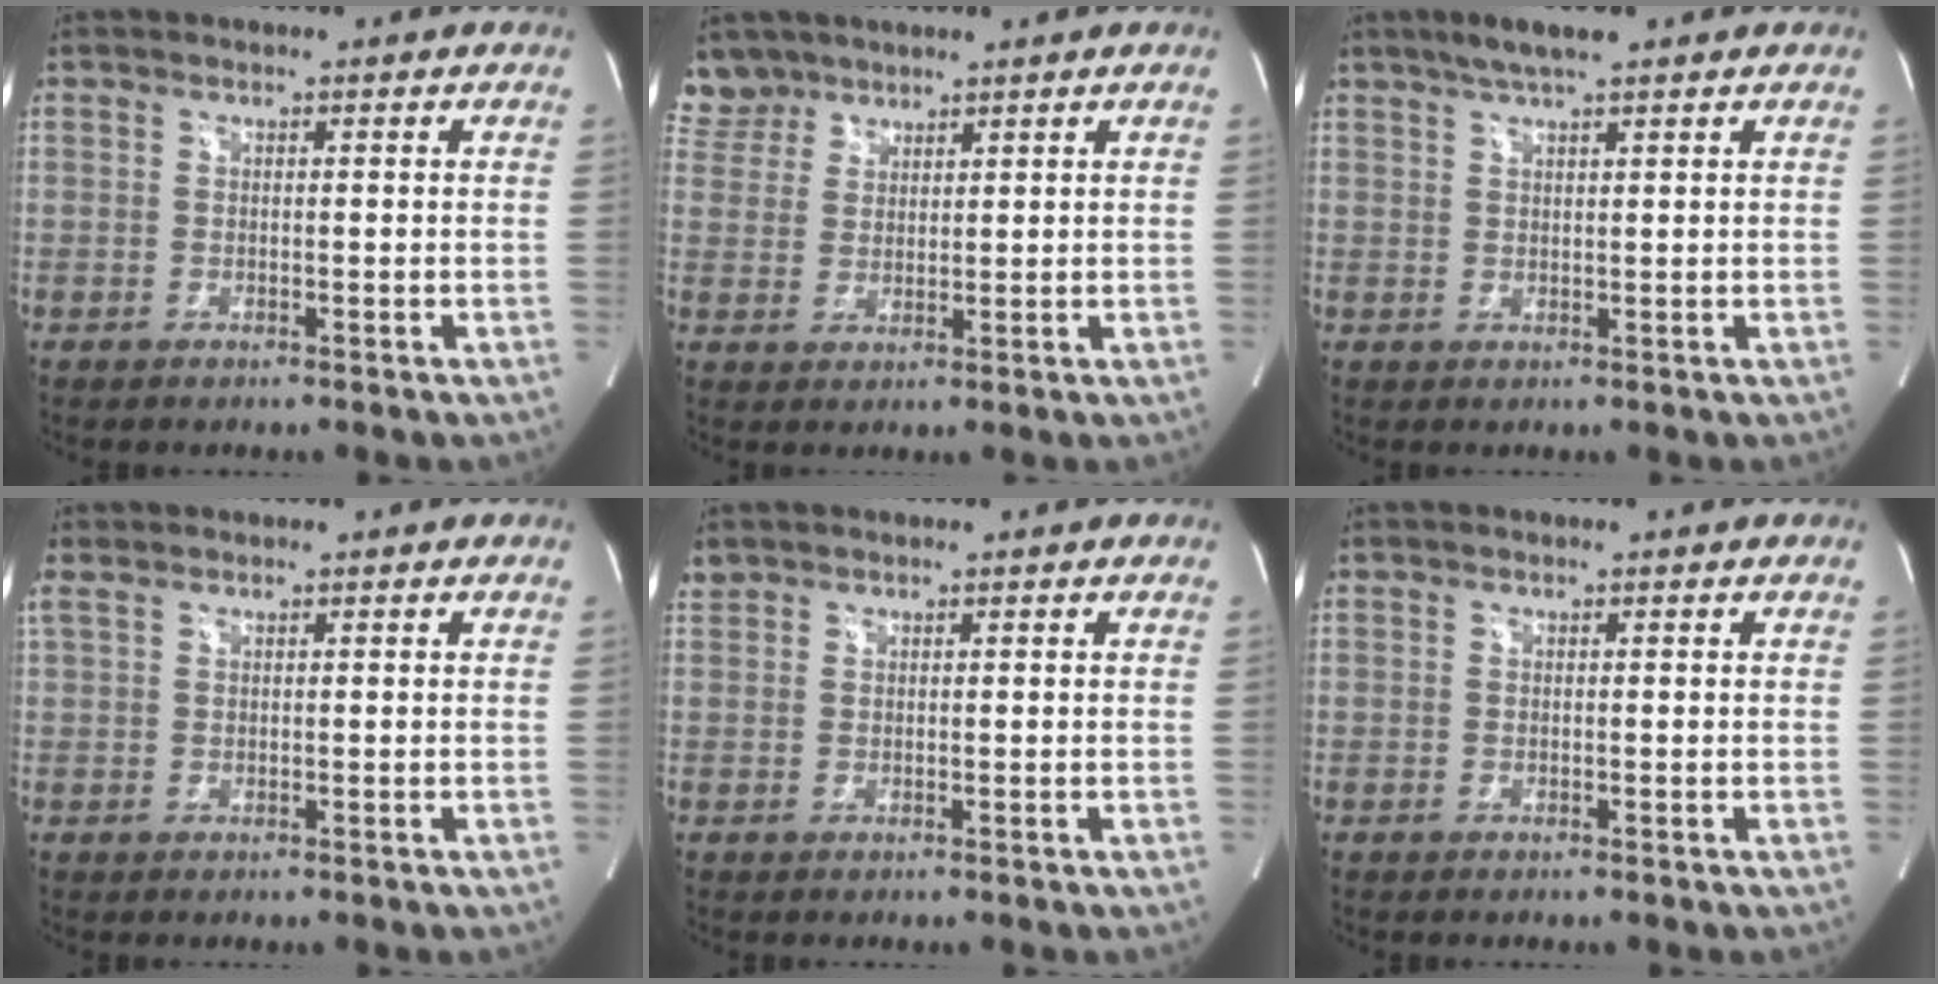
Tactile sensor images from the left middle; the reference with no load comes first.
{"total": 5.4, "force": [4.6, 2.7, -0.4], "torque": [0.014, 0.007, 0.096]}
{"total": 4.7, "force": [3.5, 0.6, 3.1], "torque": [-0.063, 0.013, 0.062]}
{"total": 1.4, "force": [1.1, 0.5, 0.6], "torque": [-0.029, 0.023, 0.032]}
{"total": 1.0, "force": [0.9, 0.4, -0.1], "torque": [-0.004, 0.015, 0.020]}
{"total": 0.0}